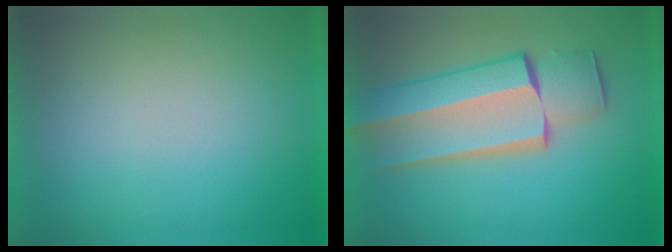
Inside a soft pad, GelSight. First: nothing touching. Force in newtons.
{"total": 7.1}